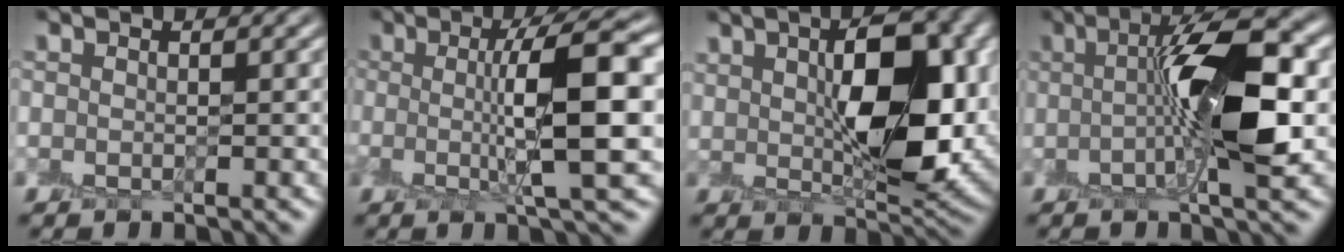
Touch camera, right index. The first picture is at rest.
{"total": 9.0, "force": [0.7, 2.1, 8.7], "torque": [-0.120, 0.004, 0.012]}
{"total": 10.0, "force": [1.9, 4.4, 8.8], "torque": [-0.131, 0.005, 0.040]}
{"total": 9.6, "force": [0.4, 2.5, 9.2], "torque": [-0.140, 0.013, 0.005]}